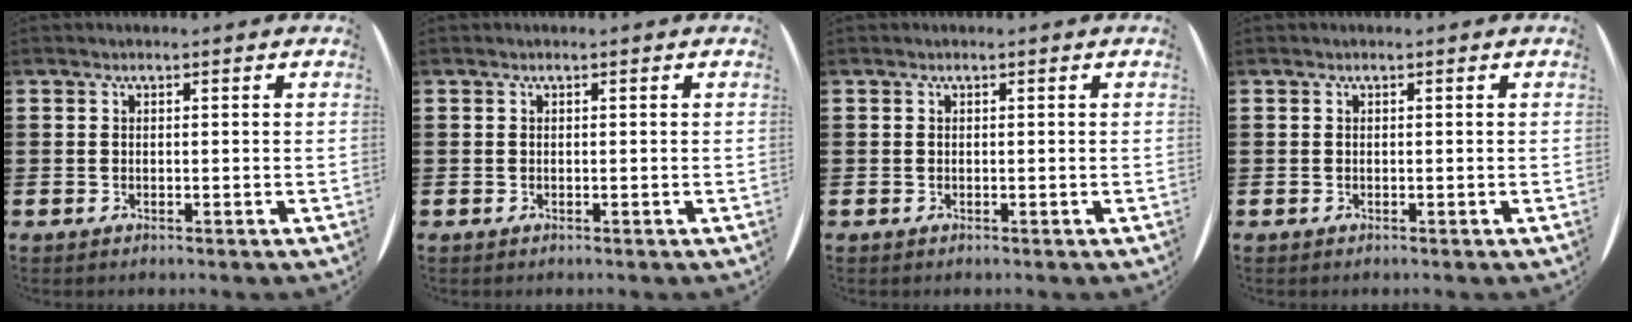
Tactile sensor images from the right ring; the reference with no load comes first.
{"total": 0.0}
{"total": 0.0}
{"total": 0.0}